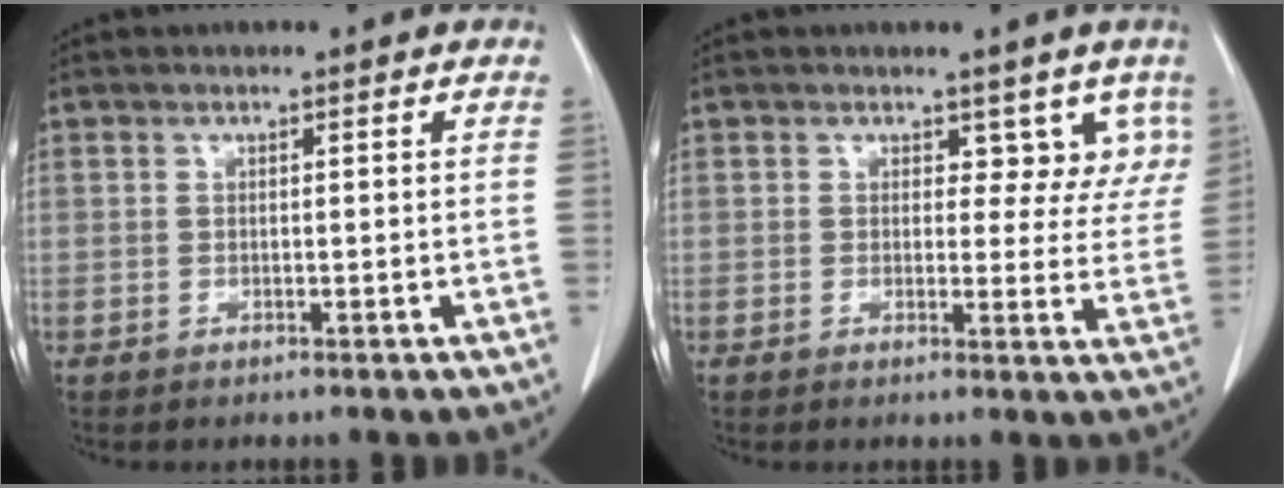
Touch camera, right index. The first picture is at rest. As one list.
[{"total": 5.4, "force": [3.6, 3.3, 2.1], "torque": [0.003, -0.005, 0.031]}]